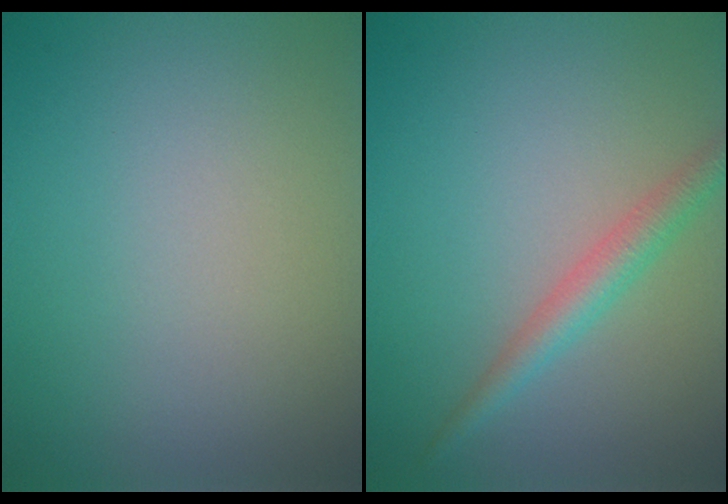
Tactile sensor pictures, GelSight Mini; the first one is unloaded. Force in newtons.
{"total": 2.5, "press": 2.5, "slide": 0.0}